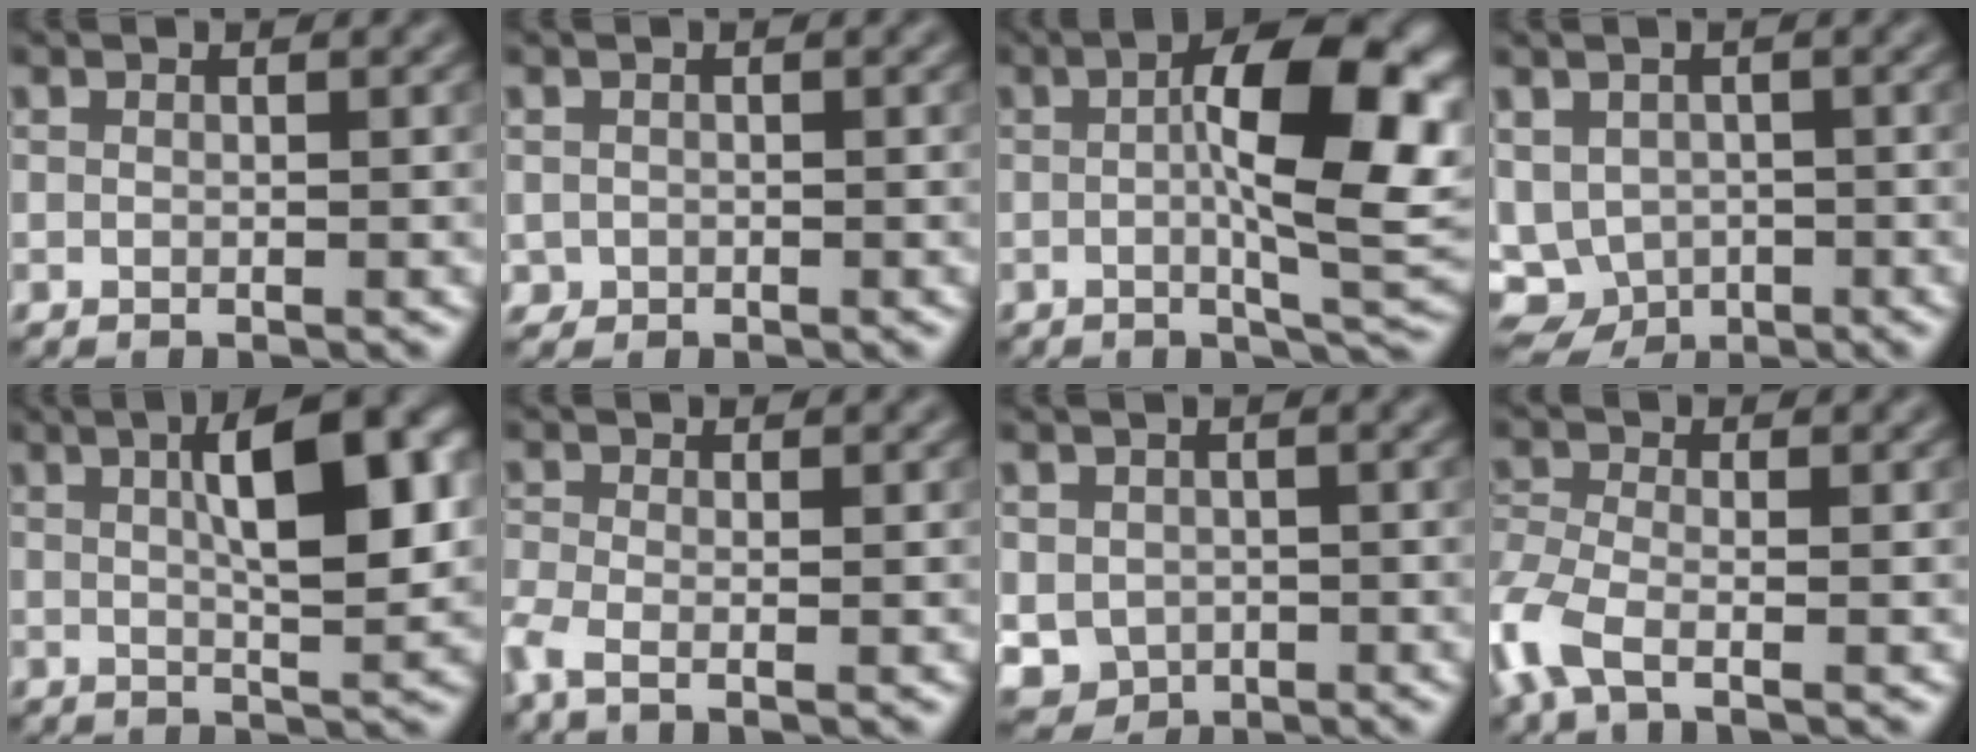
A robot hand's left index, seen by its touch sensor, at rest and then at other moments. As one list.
[{"total": 0.8, "force": [-0.2, 0.7, -0.1], "torque": [0.010, -0.004, -0.005]}, {"total": 11.8, "force": [0.7, 3.3, 11.3], "torque": [-0.156, 0.008, 0.007]}, {"total": 6.1, "force": [-1.9, 4.9, 3.1], "torque": [-0.049, -0.013, -0.017]}, {"total": 9.3, "force": [2.3, 2.7, 8.6], "torque": [-0.117, 0.013, 0.033]}, {"total": 2.5, "force": [-1.5, 0.8, 1.9], "torque": [-0.050, -0.013, -0.043]}, {"total": 3.9, "force": [-0.7, 3.4, 1.7], "torque": [-0.036, -0.011, -0.008]}, {"total": 4.6, "force": [-2.6, 1.9, 3.3], "torque": [-0.090, -0.013, -0.069]}]